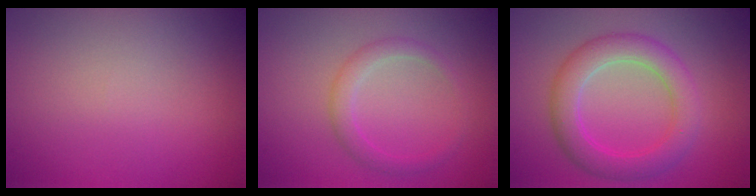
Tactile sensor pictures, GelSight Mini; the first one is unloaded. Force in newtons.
{"total": 1.8, "press": 1.8, "slide": 0.1}
{"total": 4.6, "press": 4.6, "slide": 0.1}